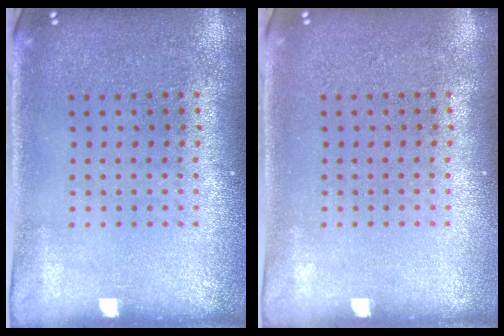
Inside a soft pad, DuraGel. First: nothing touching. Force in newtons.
{"total": 0.0}